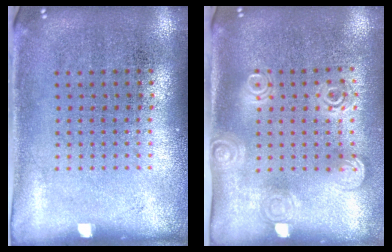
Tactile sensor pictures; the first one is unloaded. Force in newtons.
{"total": 1.7, "press": 1.3, "slide": 1.1}